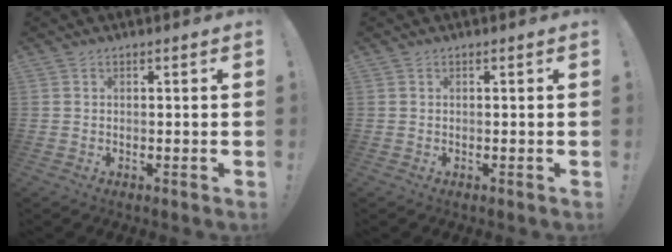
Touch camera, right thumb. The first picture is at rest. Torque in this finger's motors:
{"motor_torque": [0.00, 0.00, 0.00, 0.00, 0.01]}